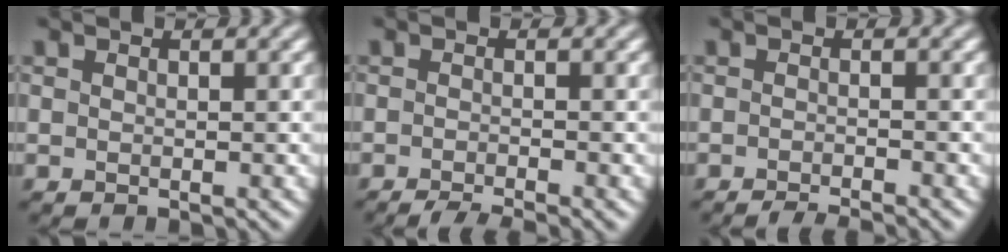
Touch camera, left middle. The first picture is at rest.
{"total": 3.5, "force": [-2.8, 0.4, 2.1], "torque": [-0.028, -0.002, -0.052]}
{"total": 2.7, "force": [-2.4, 0.2, 1.3], "torque": [-0.014, -0.001, -0.043]}